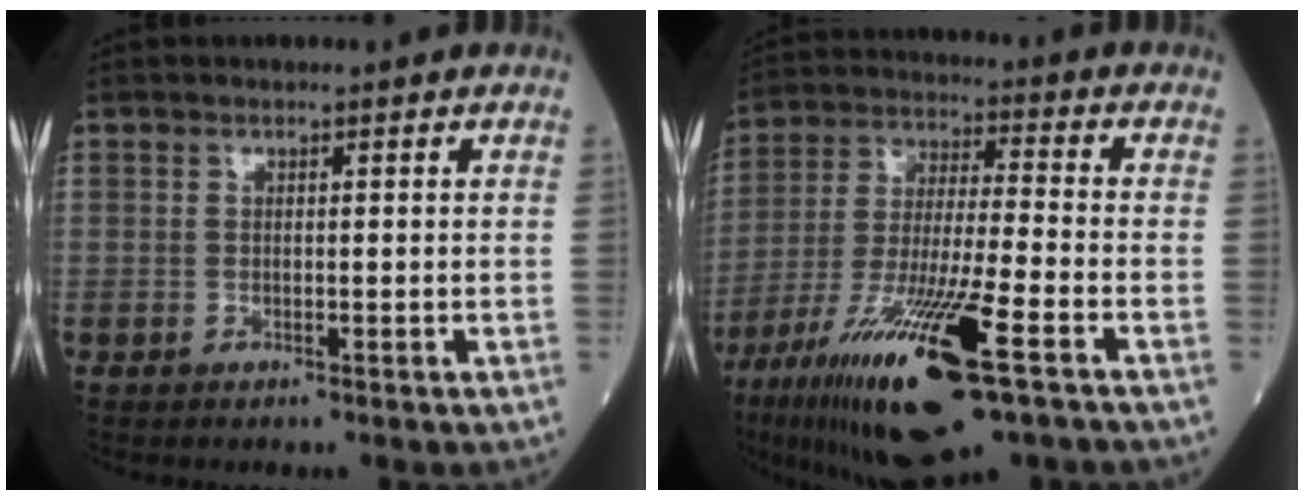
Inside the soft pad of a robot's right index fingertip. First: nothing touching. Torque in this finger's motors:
{"motor_torque": [2.14, 0.00, 1.06, 0.21]}